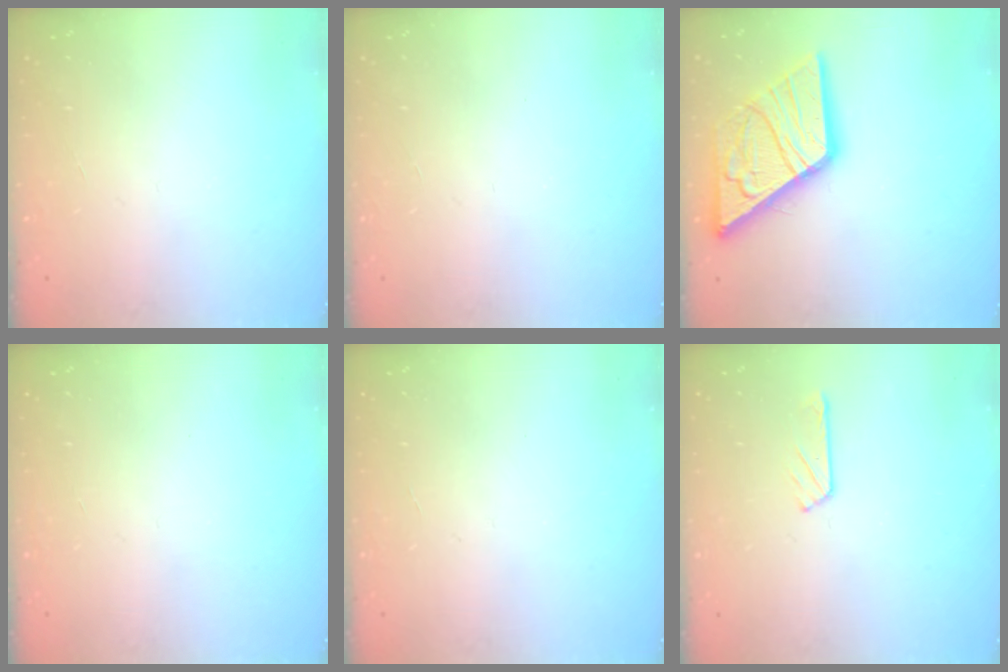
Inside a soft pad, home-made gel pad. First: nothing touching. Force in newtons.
{"total": 0.0}
{"total": 17.1, "press": 17.0, "slide": 1.8}
{"total": 0.0}
{"total": 0.0}
{"total": 2.4, "press": 2.3, "slide": 0.3}